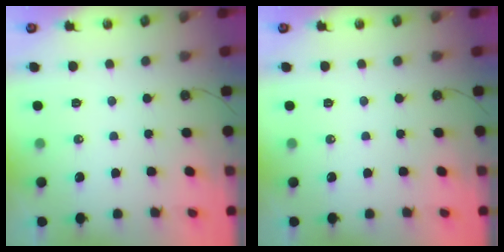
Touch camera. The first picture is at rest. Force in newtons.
{"total": 0.0}